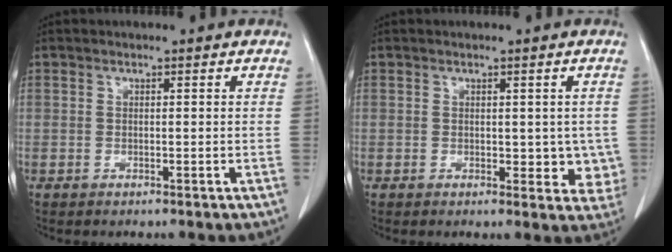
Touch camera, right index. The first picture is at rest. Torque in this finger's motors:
{"motor_torque": [0.08, 0.09, 0.09, 0.02]}